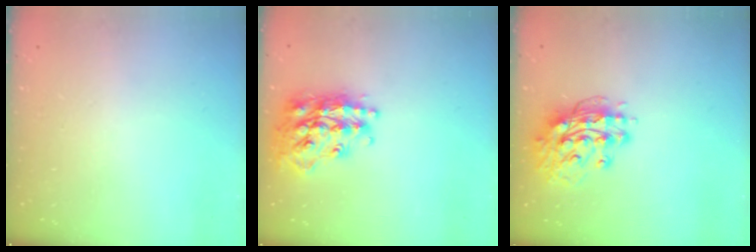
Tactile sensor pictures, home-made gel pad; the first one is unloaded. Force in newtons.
{"total": 21.9, "press": 21.8, "slide": 1.8}
{"total": 13.5, "press": 13.4, "slide": 1.3}